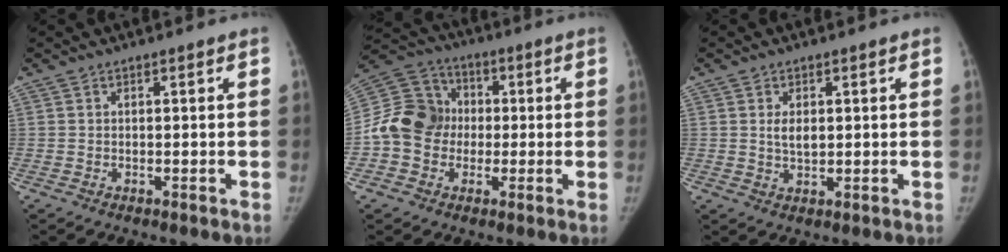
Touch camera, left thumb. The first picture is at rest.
{"total": 13.0, "force": [-1.2, 11.4, 6.2], "torque": [-0.109, 0.035, -0.032]}
{"total": 3.3, "force": [0.7, 1.9, 2.5], "torque": [-0.038, -0.007, 0.016]}